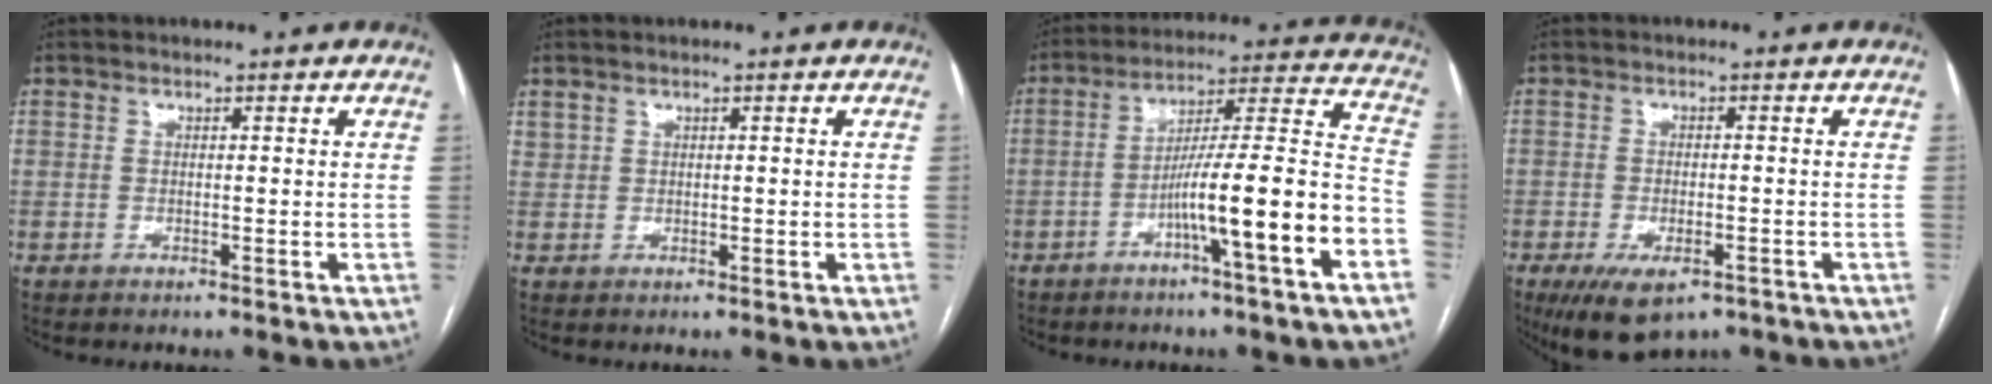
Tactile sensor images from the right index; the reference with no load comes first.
{"total": 1.1, "force": [0.8, 0.7, 0.1], "torque": [0.003, 0.010, 0.017]}
{"total": 15.1, "force": [-6.3, -0.4, 13.7], "torque": [-0.213, 0.017, -0.100]}
{"total": 8.4, "force": [-5.3, 3.5, 5.5], "torque": [-0.091, -0.013, -0.079]}